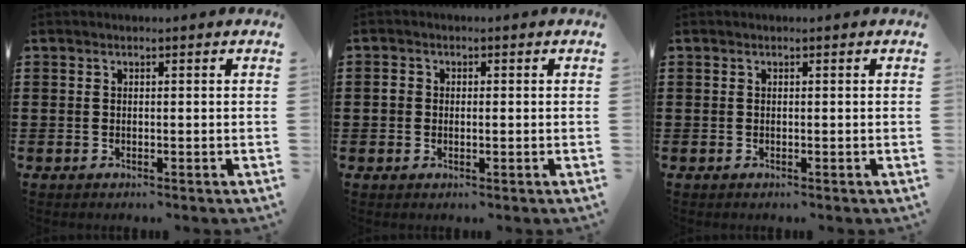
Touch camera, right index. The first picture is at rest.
{"total": 1.4, "force": [-0.1, 1.1, 0.8], "torque": [-0.019, 0.007, -0.005]}
{"total": 0.0}